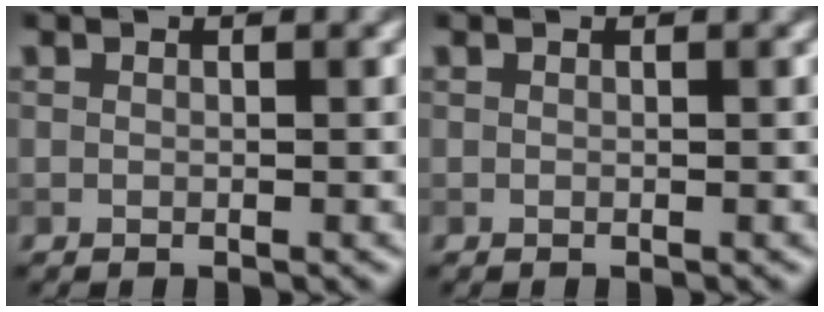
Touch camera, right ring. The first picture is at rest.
{"total": 0.0}